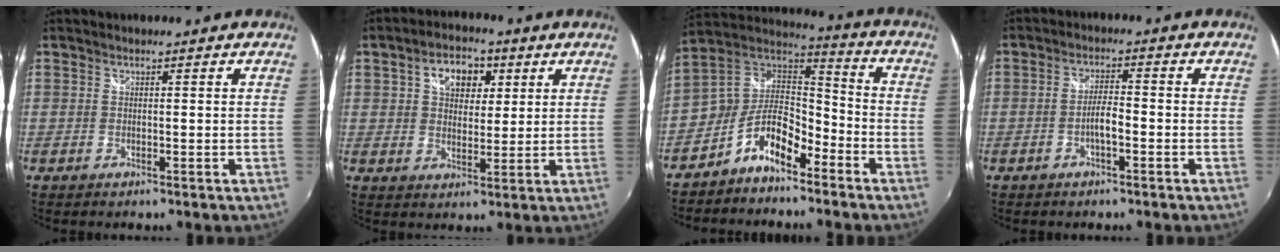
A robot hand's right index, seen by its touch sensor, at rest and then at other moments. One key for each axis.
{"total": 8.2, "fx": 3.0, "fy": 5.5, "fz": 5.2, "tx": -0.088, "ty": 0.023, "tz": 0.048}
{"total": 11.0, "fx": -5.9, "fy": 6.1, "fz": 6.9, "tx": -0.160, "ty": 0.031, "tz": -0.117}
{"total": 3.1, "fx": -1.3, "fy": 0.6, "fz": 2.8, "tx": -0.057, "ty": 0.011, "tz": -0.025}